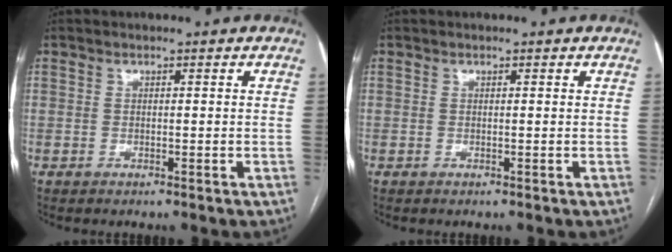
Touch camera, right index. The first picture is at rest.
{"total": 0.0}